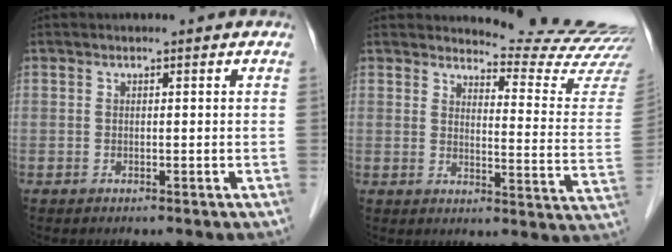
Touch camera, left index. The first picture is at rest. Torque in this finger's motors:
{"motor_torque": [1.09, -1.05, 0.21, 0.04]}